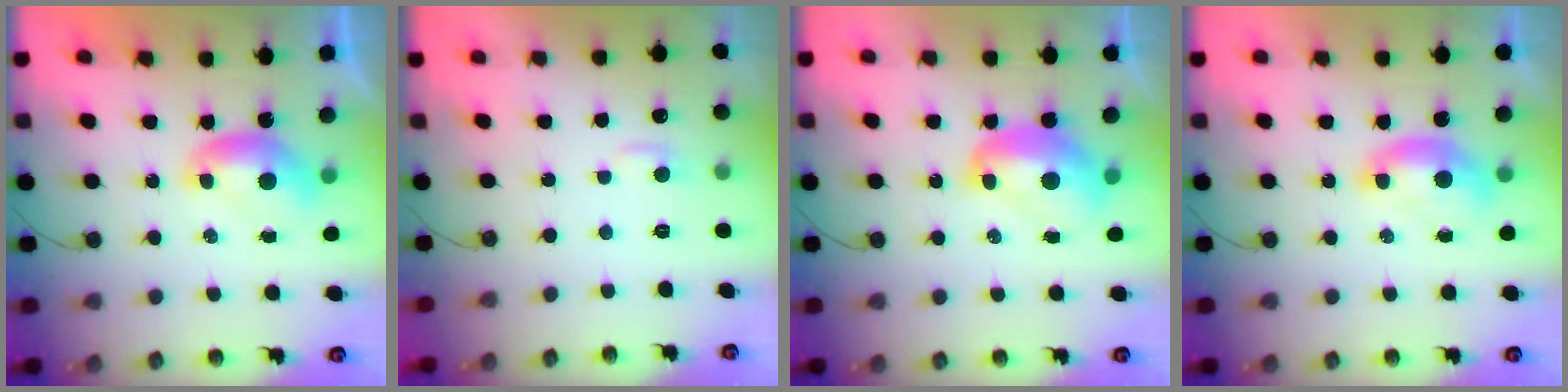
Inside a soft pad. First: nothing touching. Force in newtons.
{"total": 2.8, "press": 2.7, "slide": 0.5}
{"total": 3.1, "press": 3.0, "slide": 0.5}
{"total": 1.5, "press": 1.4, "slide": 0.5}